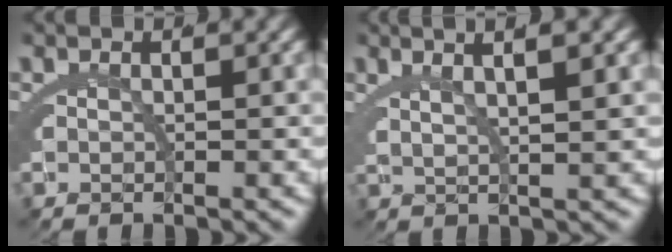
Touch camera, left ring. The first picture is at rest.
{"total": 5.6, "force": [3.6, 1.2, 4.0], "torque": [-0.047, 0.020, 0.053]}